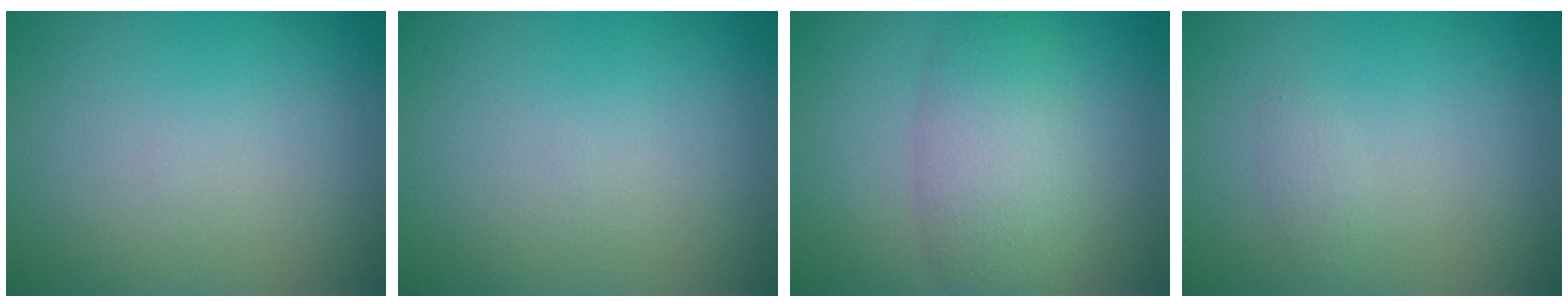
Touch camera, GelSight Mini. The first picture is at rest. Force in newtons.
{"total": 0.0}
{"total": 5.3, "press": 5.3, "slide": 0.3}
{"total": 0.9, "press": 0.9, "slide": 0.1}